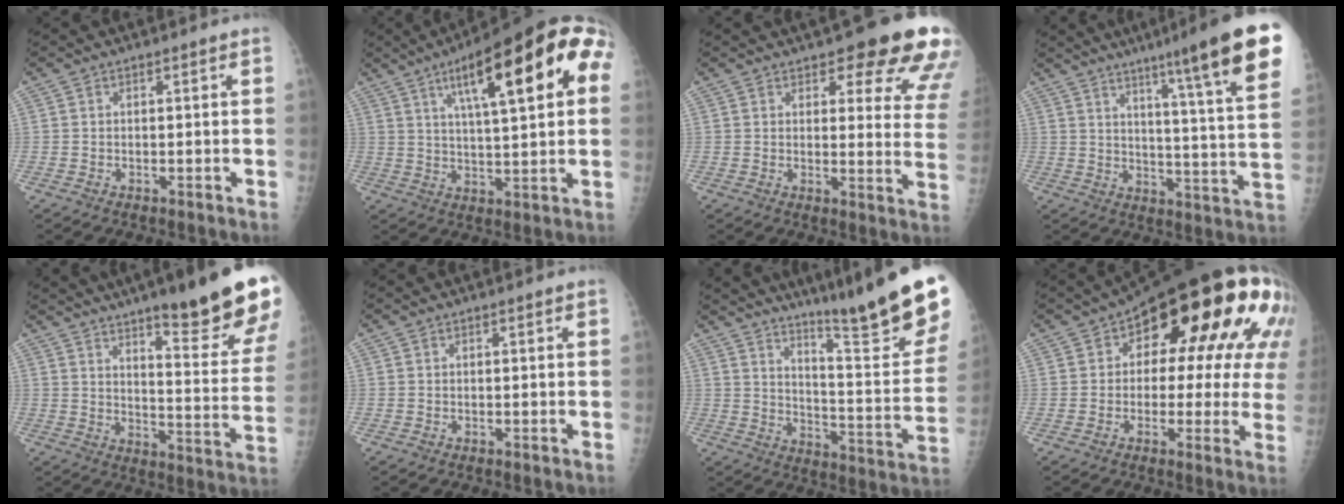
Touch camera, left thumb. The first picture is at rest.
{"total": 20.5, "force": [7.3, 5.4, 18.4], "torque": [-0.248, 0.014, 0.101]}
{"total": 16.6, "force": [11.1, 5.5, 11.2], "torque": [-0.085, -0.047, 0.113]}
{"total": 21.3, "force": [13.2, 1.0, 16.8], "torque": [-0.216, -0.057, 0.172]}
{"total": 22.2, "force": [15.2, 2.9, 15.9], "torque": [-0.195, -0.083, 0.210]}
{"total": 0.0}
{"total": 25.7, "force": [19.5, 1.6, 16.7], "torque": [-0.220, -0.139, 0.275]}
{"total": 22.2, "force": [7.2, 10.2, 18.3], "torque": [-0.201, 0.024, 0.089]}